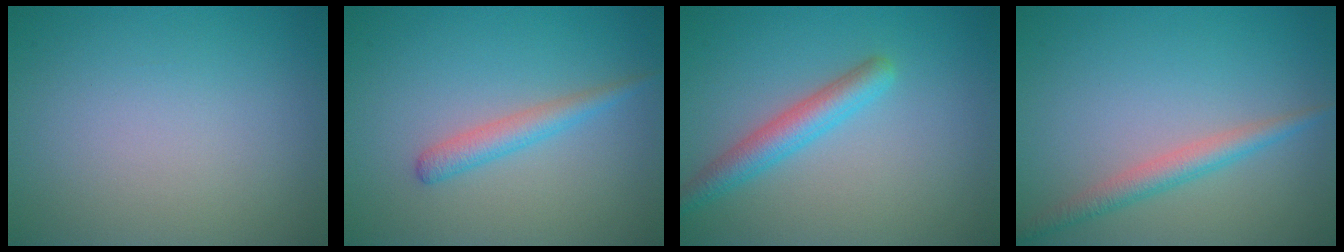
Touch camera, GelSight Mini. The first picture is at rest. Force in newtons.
{"total": 2.1, "press": 2.1, "slide": 0.0}
{"total": 3.2, "press": 3.2, "slide": 0.1}
{"total": 2.5, "press": 2.5, "slide": 0.0}